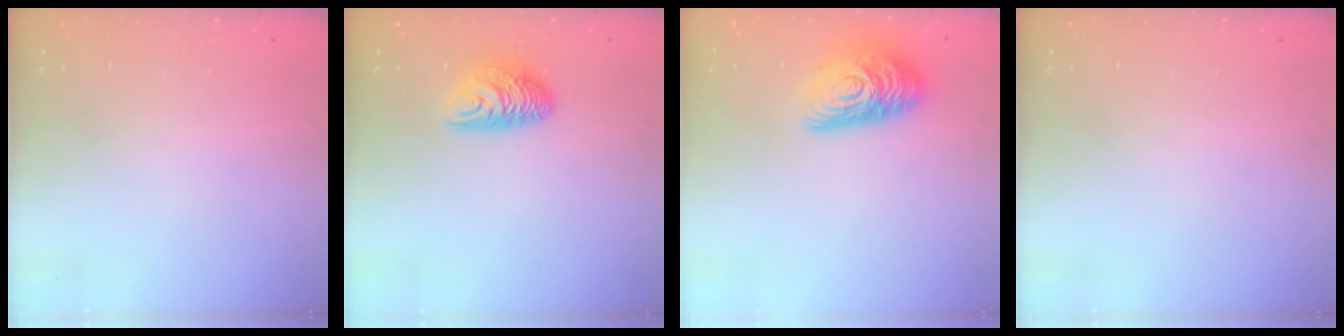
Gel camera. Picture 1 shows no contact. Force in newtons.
{"total": 8.9, "press": 8.9, "slide": 0.3}
{"total": 13.9, "press": 13.9, "slide": 0.7}
{"total": 0.0}